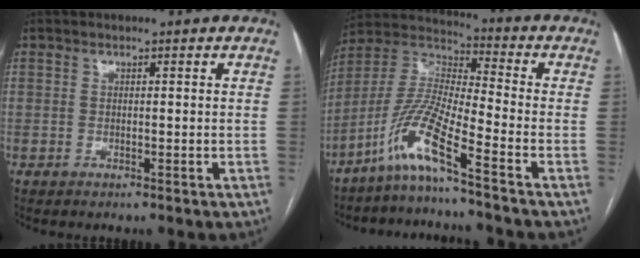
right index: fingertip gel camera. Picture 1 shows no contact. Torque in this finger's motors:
{"motor_torque": [0.37, -0.54, 0.00, -0.03]}